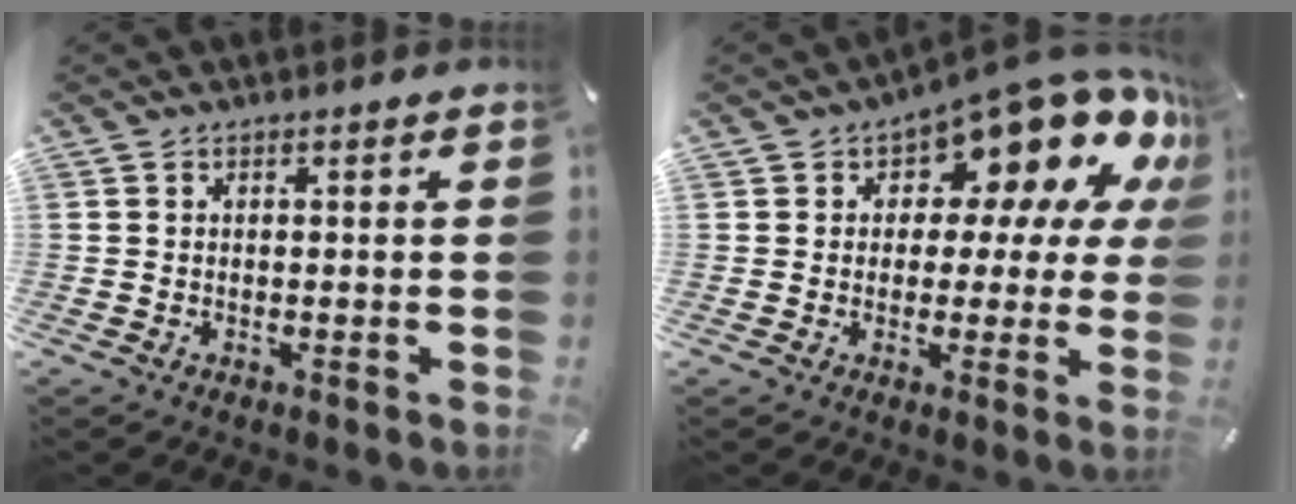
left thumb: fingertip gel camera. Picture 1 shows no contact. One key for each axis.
{"total": 14.7, "fx": 9.9, "fy": 6.6, "fz": 8.7, "tx": -0.119, "ty": -0.091, "tz": 0.165}